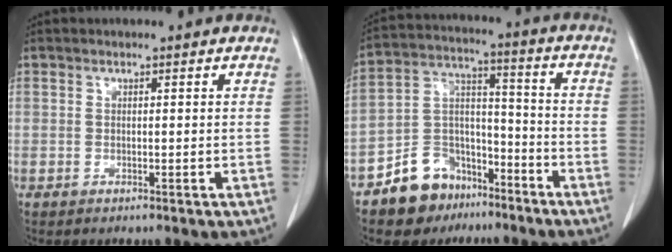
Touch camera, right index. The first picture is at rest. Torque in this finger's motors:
{"motor_torque": [-0.73, -0.61, -0.41, -0.21]}